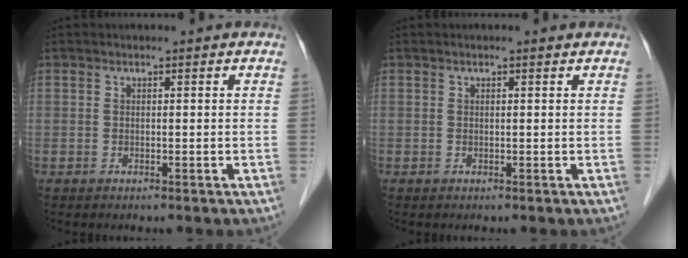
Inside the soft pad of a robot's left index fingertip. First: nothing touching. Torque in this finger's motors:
{"motor_torque": [0.19, -0.18, -0.13, -0.11]}